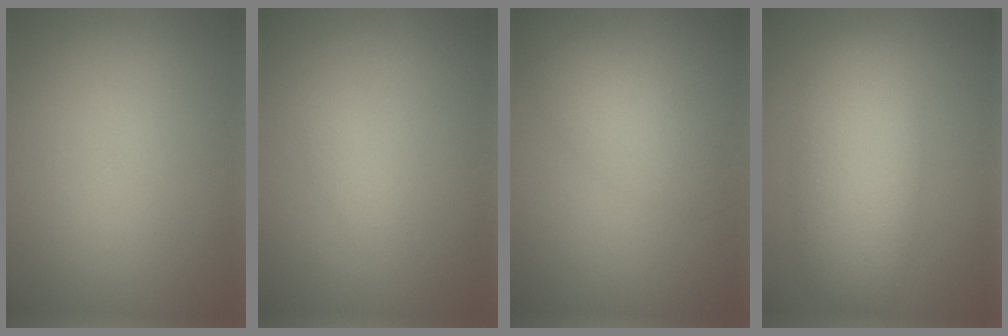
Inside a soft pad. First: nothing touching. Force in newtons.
{"total": 0.7, "press": 0.7, "slide": 0.0}
{"total": 2.9, "press": 2.9, "slide": 0.2}
{"total": 6.4, "press": 6.4, "slide": 0.2}